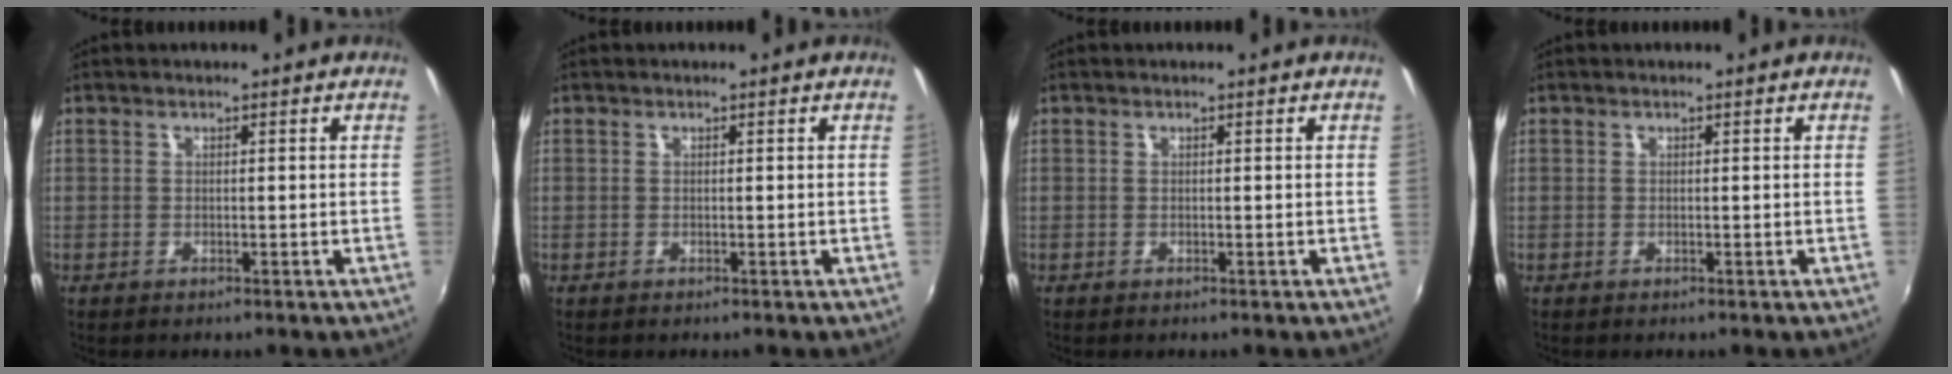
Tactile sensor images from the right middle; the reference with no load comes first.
{"total": 0.0}
{"total": 0.0}
{"total": 0.0}